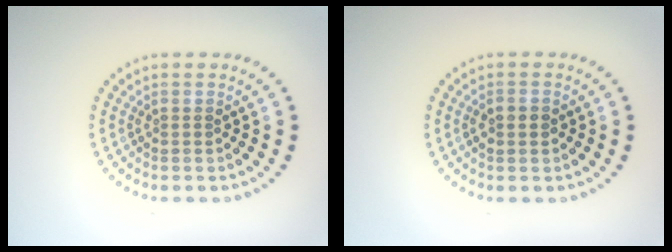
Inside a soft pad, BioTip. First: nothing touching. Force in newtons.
{"total": 1.5, "press": 1.5, "slide": 0.3}